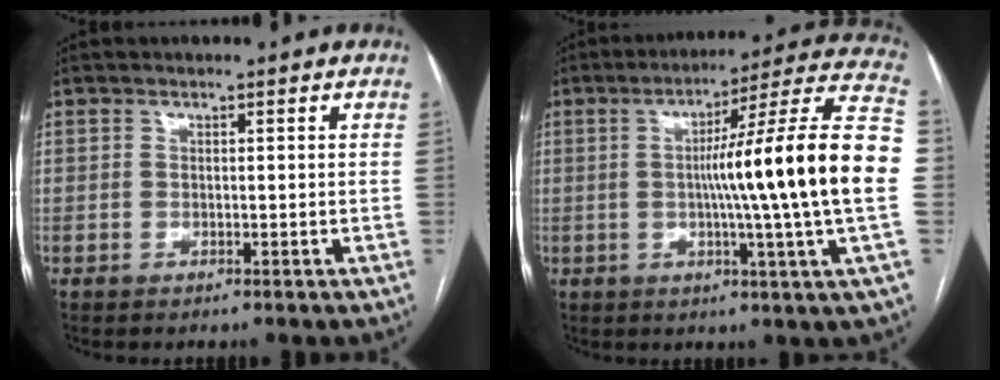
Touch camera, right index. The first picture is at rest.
{"total": 21.3, "force": [-0.9, -2.3, 21.1], "torque": [-0.268, 0.006, -0.032]}